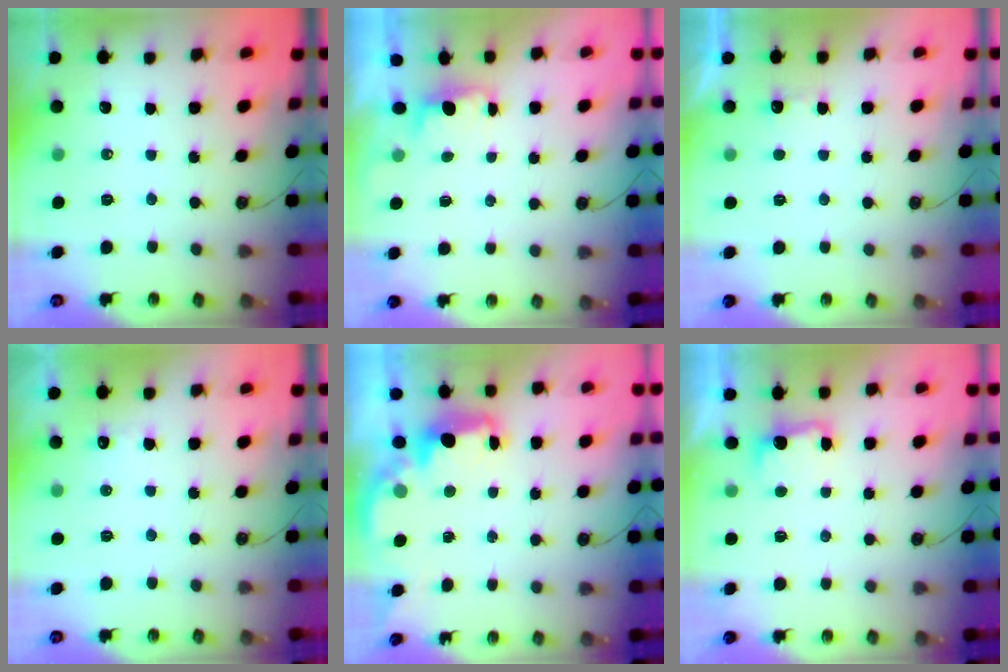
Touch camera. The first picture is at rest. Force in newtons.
{"total": 0.6, "press": 0.1, "slide": 0.6}
{"total": 2.0, "press": 1.8, "slide": 0.9}
{"total": 2.9, "press": 2.7, "slide": 1.0}
{"total": 2.4, "press": 2.2, "slide": 0.7}
{"total": 4.5, "press": 4.4, "slide": 1.0}